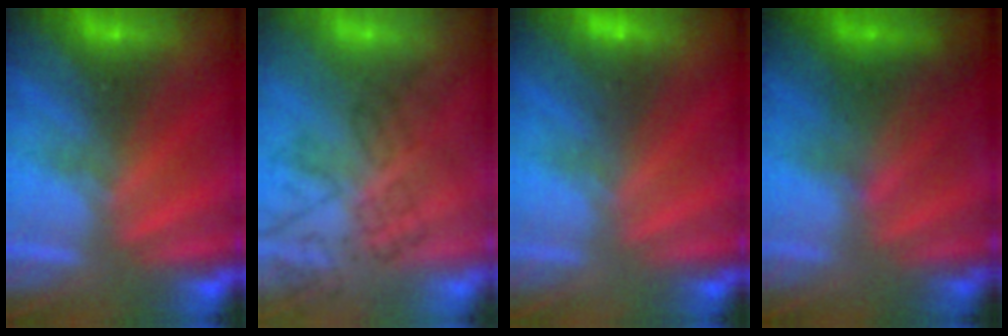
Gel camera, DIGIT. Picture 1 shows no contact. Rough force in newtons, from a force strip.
{"total": 4.8}
{"total": 2.9}
{"total": 2.5}